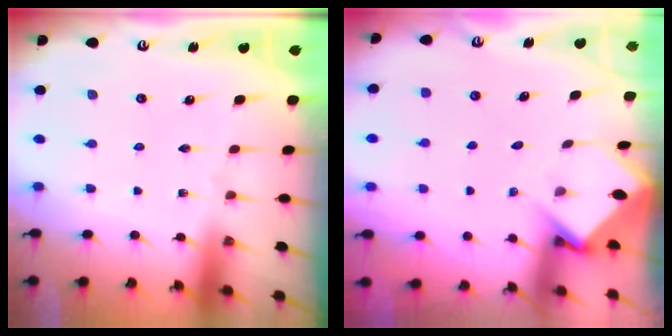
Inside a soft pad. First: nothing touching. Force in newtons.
{"total": 3.7, "press": 3.7, "slide": 0.2}